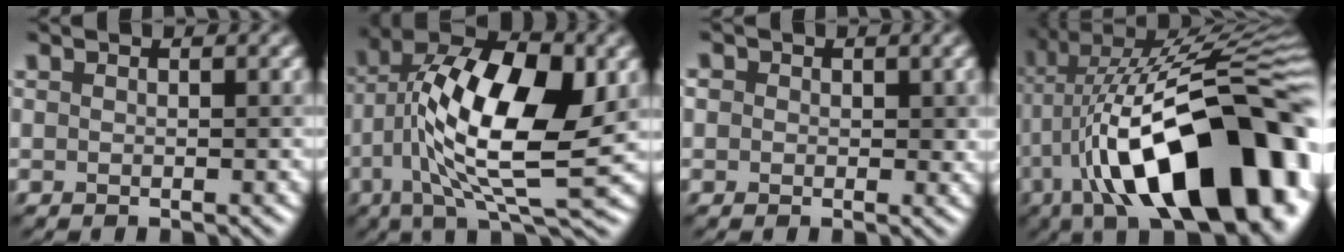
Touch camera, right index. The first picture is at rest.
{"total": 12.9, "force": [0.2, 5.1, 11.9], "torque": [-0.212, 0.009, 0.001]}
{"total": 2.6, "force": [0.7, 2.1, 1.2], "torque": [-0.008, 0.009, -0.003]}
{"total": 19.4, "force": [-4.5, 8.1, 17.0], "torque": [-0.249, 0.031, -0.072]}